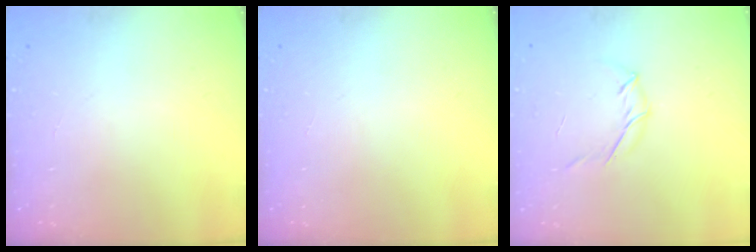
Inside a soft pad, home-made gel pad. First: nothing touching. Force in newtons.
{"total": 0.0}
{"total": 4.8, "press": 4.7, "slide": 1.2}